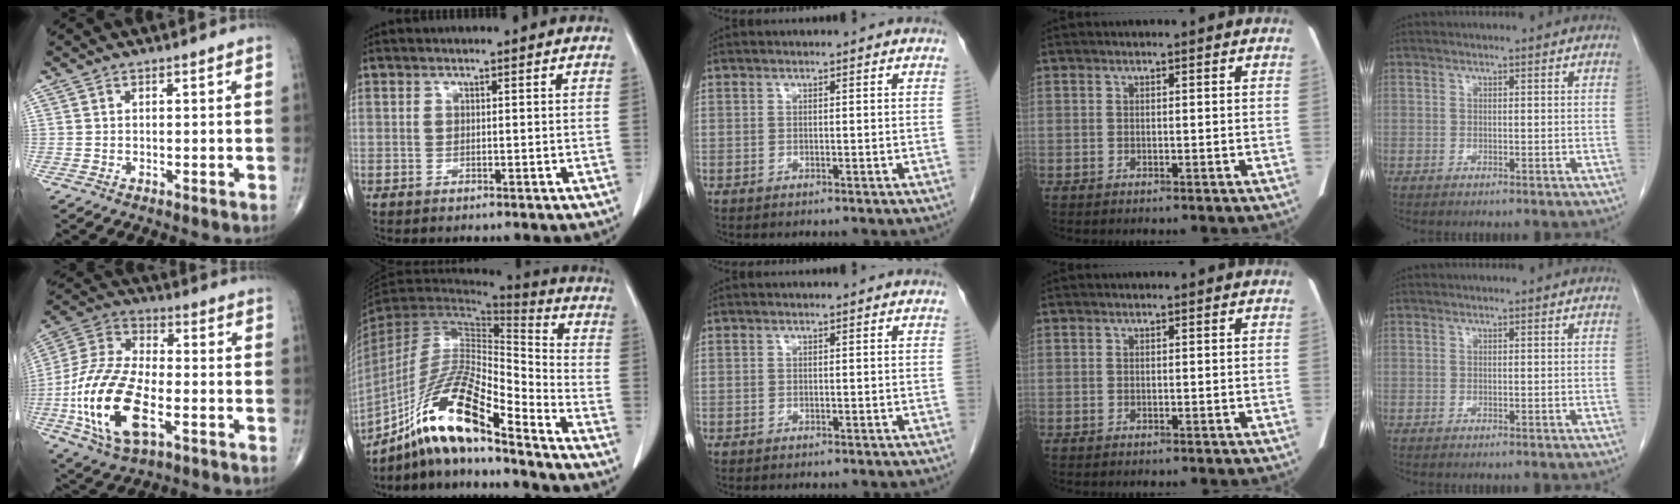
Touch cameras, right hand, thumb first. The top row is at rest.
{"thumb": {"total": 20.7, "force": [-5.9, 10.2, 17.0], "torque": [-0.350, 0.017, -0.106]}, "index": {"total": 17.8, "force": [-12.7, 2.1, 12.3], "torque": [-0.244, -0.004, -0.233]}}